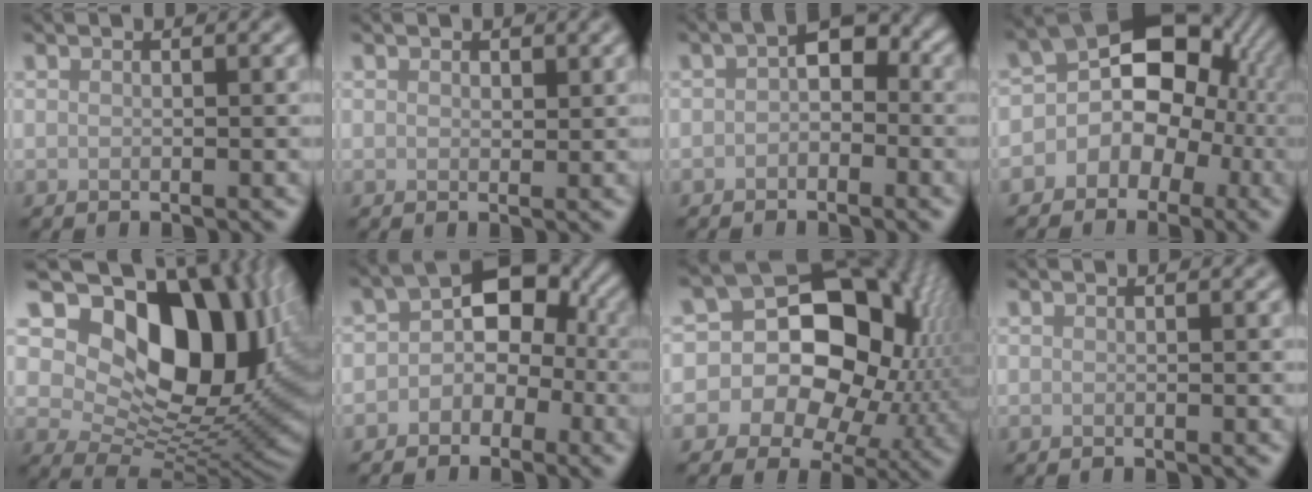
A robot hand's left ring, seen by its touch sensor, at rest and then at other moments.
{"total": 0.9, "force": [0.6, 0.6, 0.4], "torque": [-0.004, -0.003, 0.009]}
{"total": 3.1, "force": [-0.1, 2.1, 2.2], "torque": [-0.024, 0.009, -0.018]}
{"total": 9.8, "force": [-0.1, 7.8, 5.9], "torque": [-0.043, 0.022, -0.035]}
{"total": 14.1, "force": [4.1, 9.3, 9.7], "torque": [-0.129, -0.006, 0.076]}
{"total": 5.0, "force": [-0.9, 3.8, 3.2], "torque": [-0.018, 0.013, -0.031]}
{"total": 17.4, "force": [1.2, 13.5, 10.8], "torque": [-0.156, 0.012, 0.014]}
{"total": 0.0}